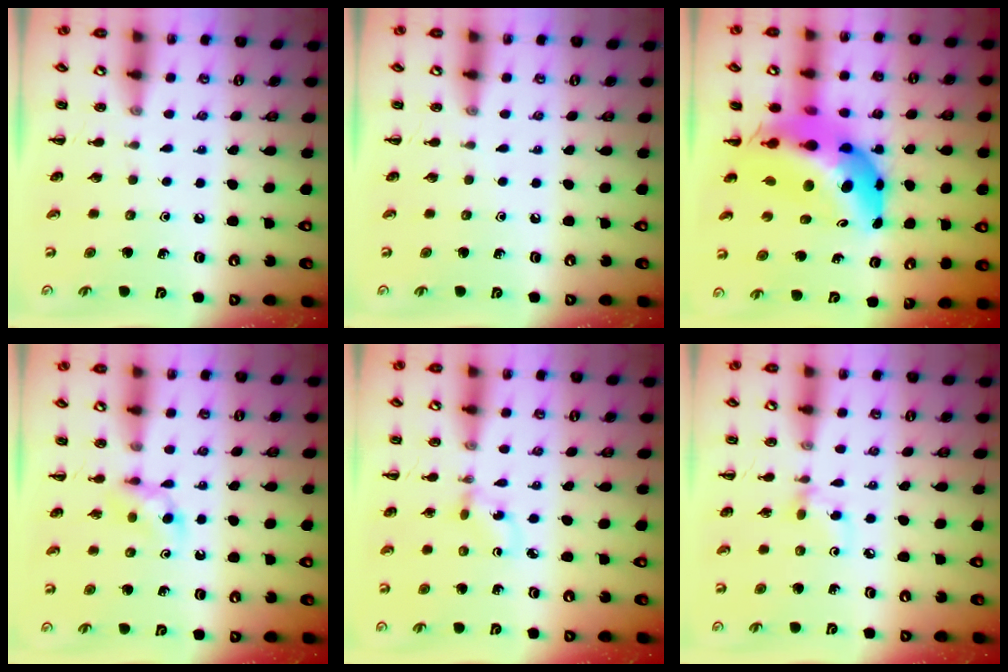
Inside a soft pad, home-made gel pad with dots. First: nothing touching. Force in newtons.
{"total": 0.0}
{"total": 15.9, "press": 15.2, "slide": 4.7}
{"total": 3.8, "press": 3.4, "slide": 1.5}
{"total": 1.7, "press": 1.6, "slide": 0.7}
{"total": 3.5, "press": 3.4, "slide": 0.7}